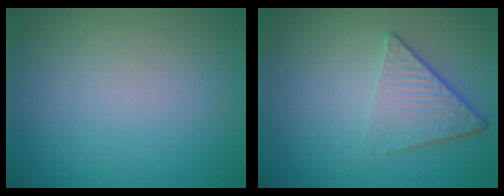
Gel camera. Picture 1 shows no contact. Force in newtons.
{"total": 4.3, "press": 3.1, "slide": 3.0}